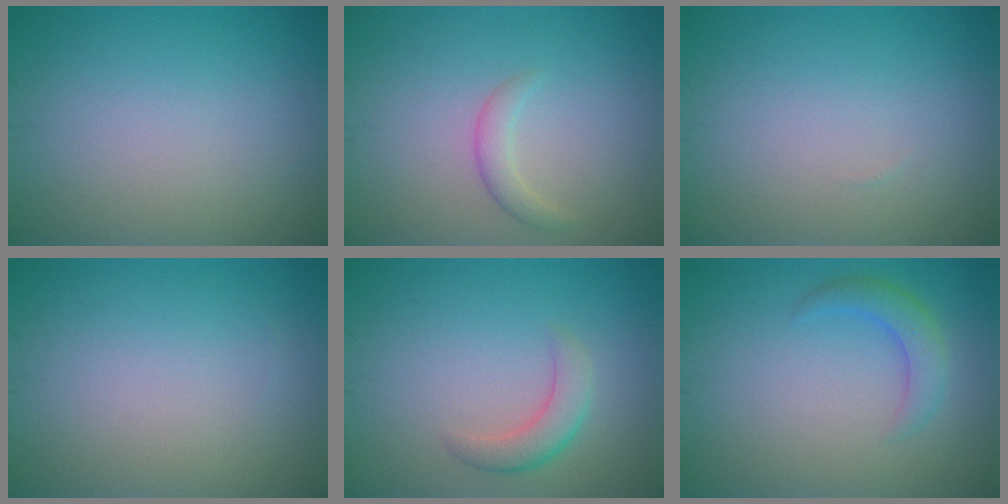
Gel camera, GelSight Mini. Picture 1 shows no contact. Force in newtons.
{"total": 1.6, "press": 1.6, "slide": 0.1}
{"total": 0.0}
{"total": 0.0}
{"total": 2.5, "press": 2.5, "slide": 0.0}
{"total": 2.5, "press": 2.5, "slide": 0.2}